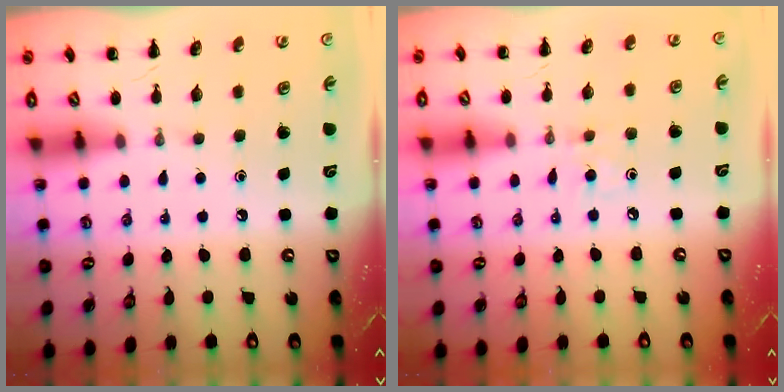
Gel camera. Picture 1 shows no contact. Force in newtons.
{"total": 3.4, "press": 3.2, "slide": 1.2}